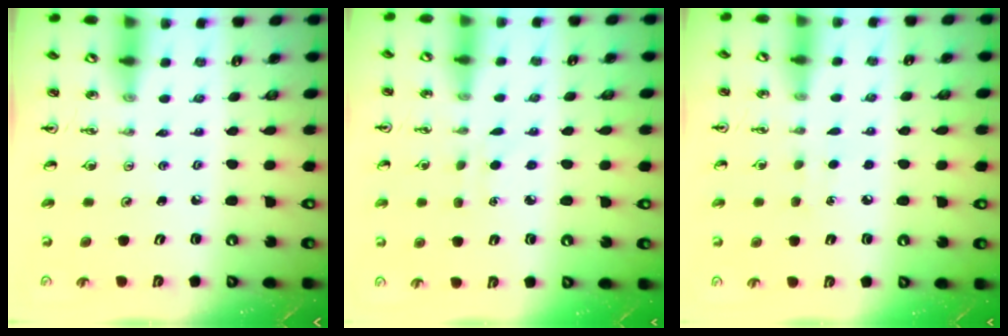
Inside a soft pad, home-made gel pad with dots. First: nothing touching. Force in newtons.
{"total": 4.0, "press": 3.9, "slide": 0.5}
{"total": 5.4, "press": 5.3, "slide": 0.7}